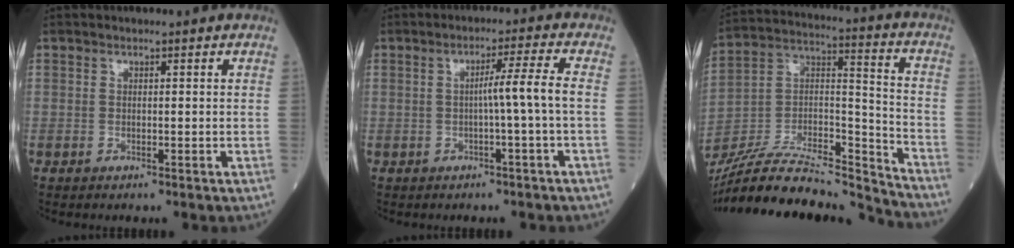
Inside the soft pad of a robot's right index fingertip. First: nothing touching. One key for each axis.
{"total": 4.5, "fx": -0.6, "fy": -1.4, "fz": 4.2, "tx": -0.068, "ty": 0.008, "tz": -0.010}
{"total": 25.1, "fx": -23.5, "fy": 2.4, "fz": 8.6, "tx": -0.157, "ty": 0.015, "tz": -0.389}